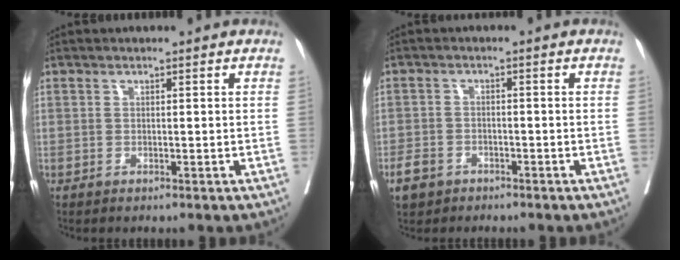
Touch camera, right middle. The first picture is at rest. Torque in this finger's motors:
{"motor_torque": [0.49, -0.50, 0.12, 0.03]}